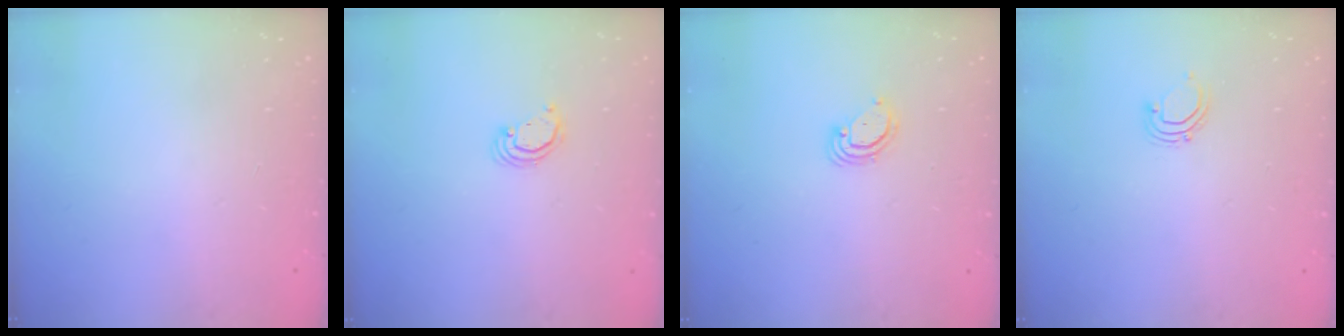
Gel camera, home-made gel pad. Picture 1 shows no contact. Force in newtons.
{"total": 2.2, "press": 2.2, "slide": 0.2}
{"total": 2.9, "press": 2.9, "slide": 0.2}
{"total": 3.4, "press": 3.3, "slide": 0.8}